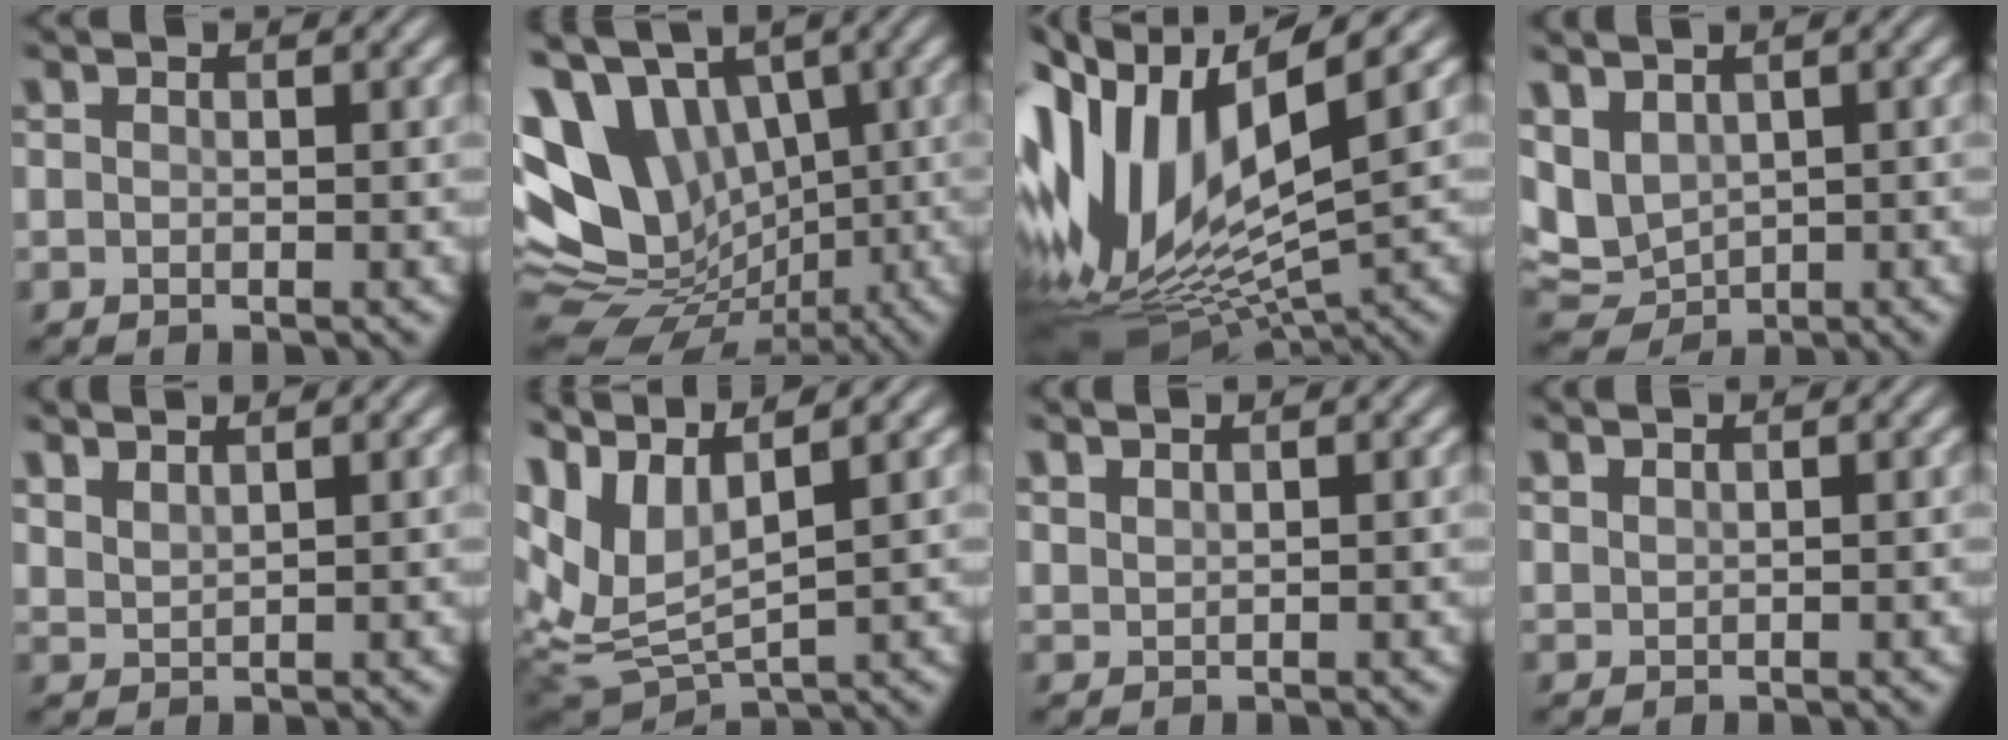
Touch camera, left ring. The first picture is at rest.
{"total": 12.1, "force": [1.7, 9.0, 8.0], "torque": [-0.165, -0.006, 0.032]}
{"total": 14.9, "force": [1.3, 6.8, 13.1], "torque": [-0.288, 0.006, 0.032]}
{"total": 4.1, "force": [1.2, 3.0, 2.5], "torque": [-0.060, -0.004, 0.027]}
{"total": 2.5, "force": [2.2, 0.6, 0.9], "torque": [-0.009, 0.006, 0.031]}
{"total": 8.7, "force": [4.1, 3.5, 6.8], "torque": [-0.176, 0.002, 0.088]}
{"total": 1.3, "force": [1.2, 0.2, 0.4], "torque": [-0.003, 0.001, 0.022]}
{"total": 1.0, "force": [1.0, 0.1, 0.3], "torque": [-0.003, -0.001, 0.017]}